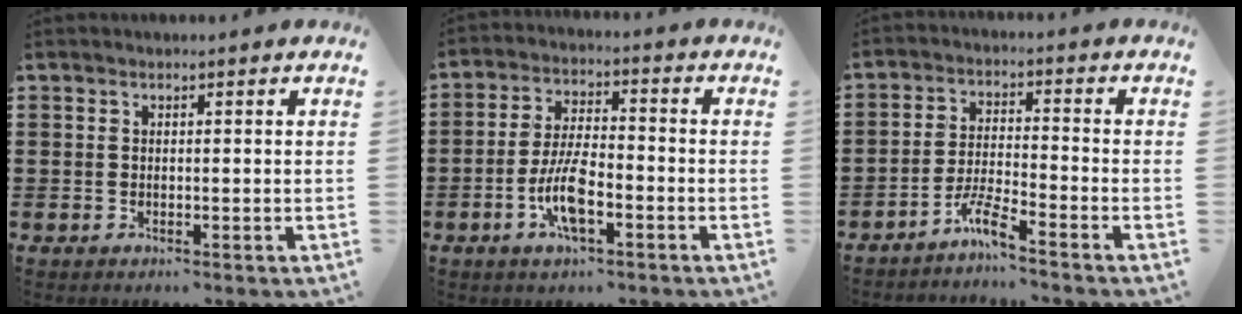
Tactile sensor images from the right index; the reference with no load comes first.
{"total": 7.9, "force": [-3.0, 2.6, 6.8], "torque": [-0.152, -0.008, -0.061]}
{"total": 4.8, "force": [-4.1, -0.1, 2.5], "torque": [-0.068, -0.007, -0.086]}